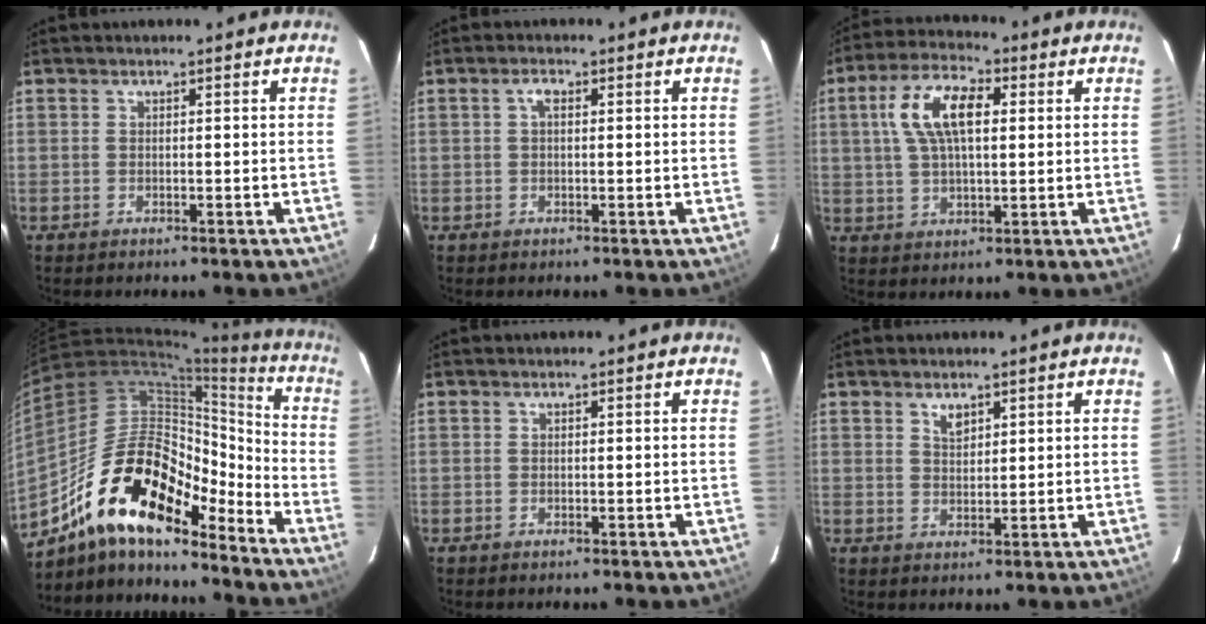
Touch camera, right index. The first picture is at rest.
{"total": 0.9, "force": [0.2, 0.2, 0.9], "torque": [-0.021, 0.006, 0.001]}
{"total": 11.4, "force": [2.7, 5.2, 9.8], "torque": [-0.188, 0.024, 0.047]}
{"total": 21.2, "force": [-14.5, 7.6, 13.4], "torque": [-0.236, -0.005, -0.267]}
{"total": 0.0}
{"total": 1.8, "force": [1.4, 0.8, 0.8], "torque": [-0.012, 0.001, 0.026]}